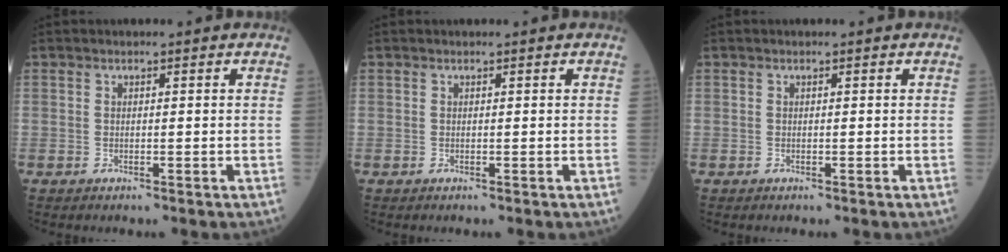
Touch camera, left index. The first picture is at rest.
{"total": 0.0}
{"total": 0.0}